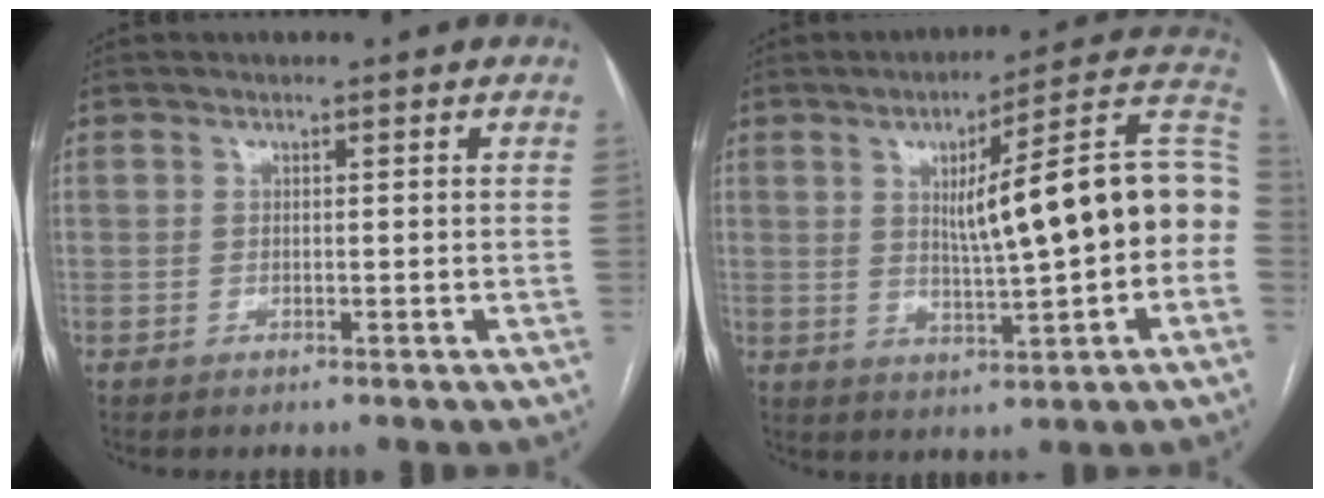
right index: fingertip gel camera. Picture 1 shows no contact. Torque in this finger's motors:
{"motor_torque": [1.38, 0.75, 0.69, 0.11]}